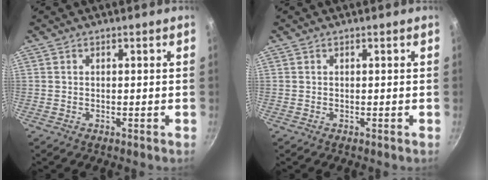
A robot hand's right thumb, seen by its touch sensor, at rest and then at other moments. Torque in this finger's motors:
{"motor_torque": [0.00, 0.00, 0.00, 0.00, 0.00]}